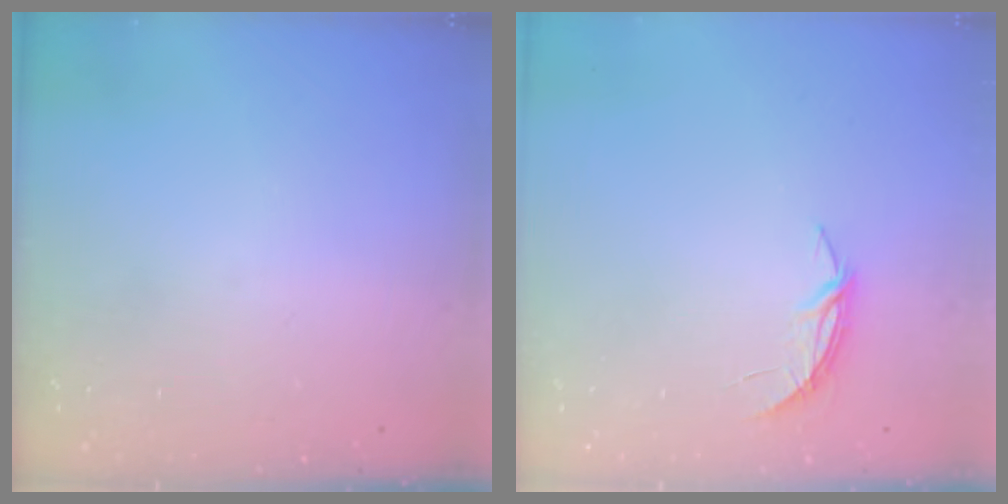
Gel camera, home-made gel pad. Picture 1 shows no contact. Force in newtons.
{"total": 4.4, "press": 4.3, "slide": 0.4}